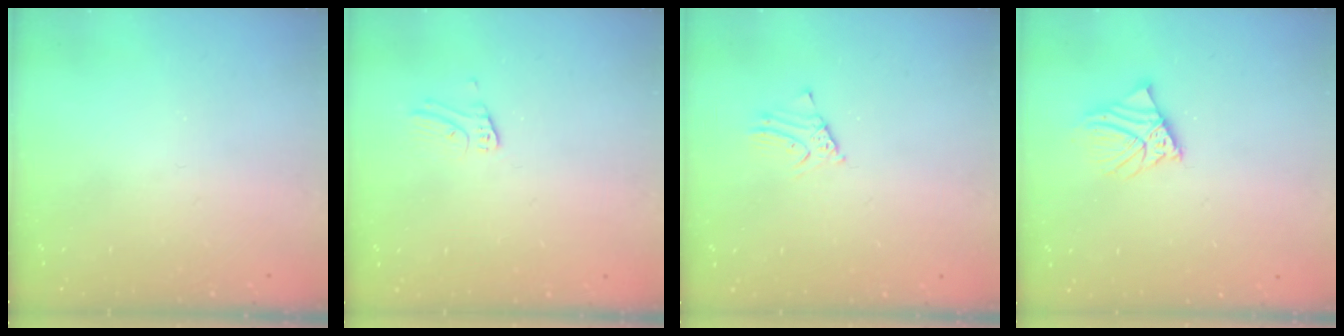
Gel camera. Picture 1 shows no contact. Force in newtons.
{"total": 2.8, "press": 2.8, "slide": 0.2}
{"total": 2.3, "press": 2.3, "slide": 0.1}
{"total": 5.9, "press": 5.8, "slide": 0.6}